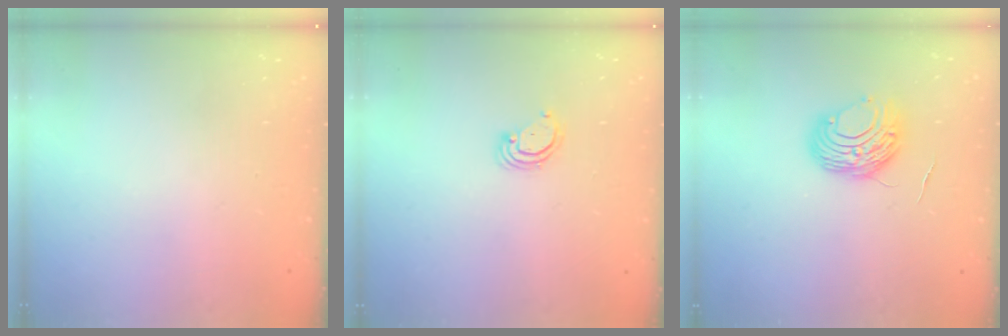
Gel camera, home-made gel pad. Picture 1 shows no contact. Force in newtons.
{"total": 3.1, "press": 3.0, "slide": 0.3}
{"total": 9.4, "press": 9.3, "slide": 0.6}